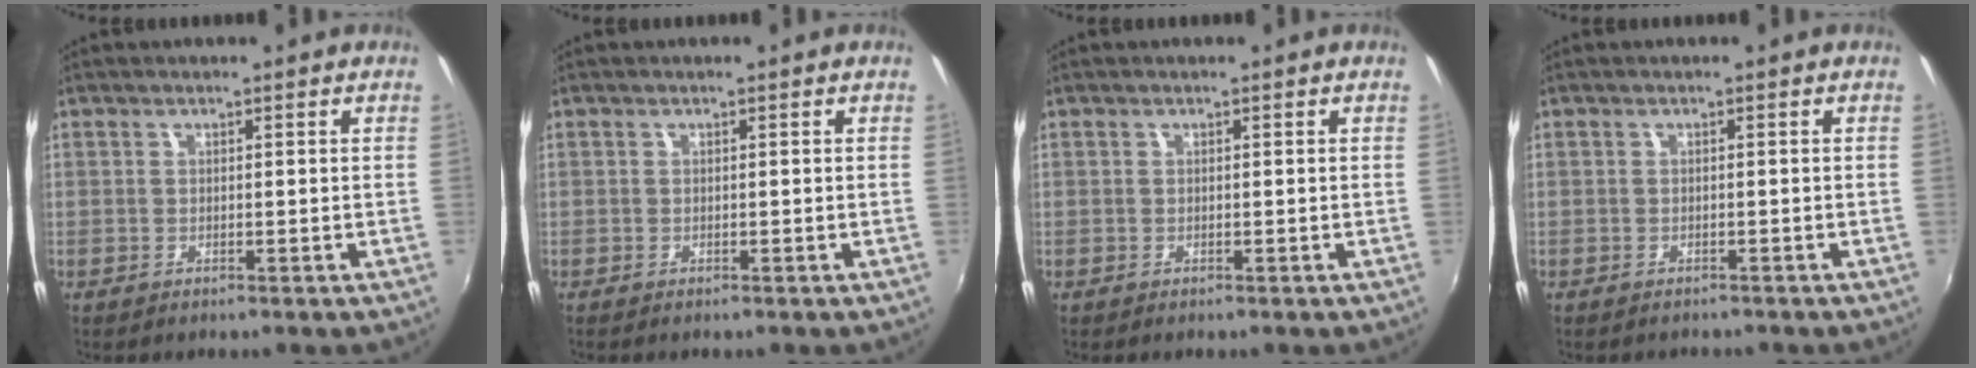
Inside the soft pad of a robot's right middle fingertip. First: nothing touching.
{"total": 0.0}
{"total": 0.0}
{"total": 1.3, "force": [-1.2, 0.3, 0.2], "torque": [-0.009, -0.004, -0.015]}